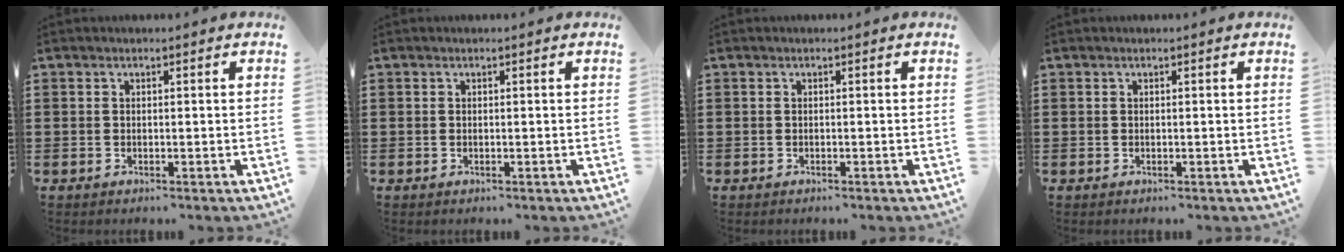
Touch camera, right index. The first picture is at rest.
{"total": 0.0}
{"total": 0.0}
{"total": 0.0}